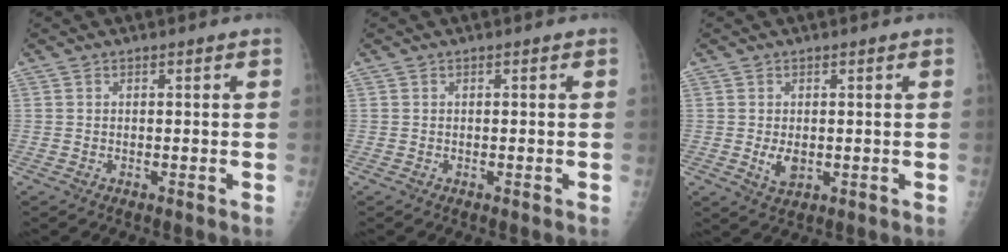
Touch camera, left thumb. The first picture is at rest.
{"total": 0.0}
{"total": 3.1, "force": [-0.1, 1.9, 2.5], "torque": [-0.041, -0.007, 0.005]}